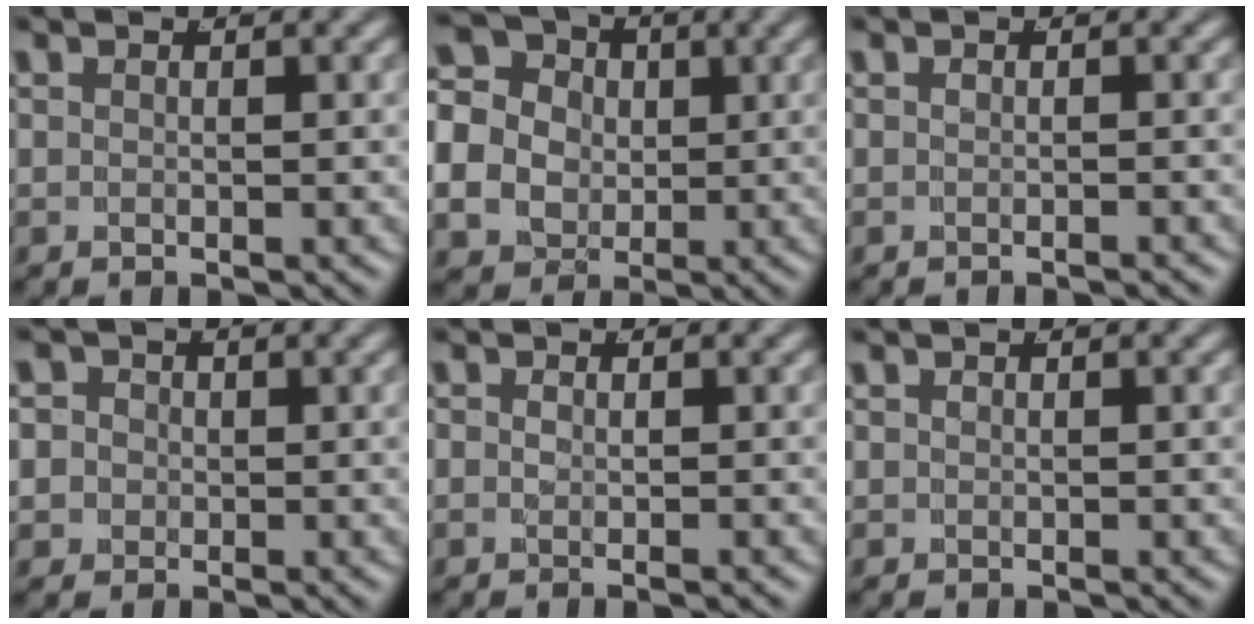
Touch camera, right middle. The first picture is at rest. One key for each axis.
{"total": 12.9, "fx": 1.0, "fy": 11.4, "fz": 6.0, "tx": -0.144, "ty": -0.030, "tz": 0.012}
{"total": 0.8, "fx": -0.8, "fy": -0.1, "fz": 0.0, "tx": -0.002, "ty": -0.007, "tz": -0.006}
{"total": 6.1, "fx": -0.2, "fy": 5.7, "fz": 2.0, "tx": -0.055, "ty": -0.014, "tz": -0.009}
{"total": 1.1, "fx": -0.4, "fy": 0.4, "fz": 0.9, "tx": -0.017, "ty": -0.006, "tz": -0.006}
{"total": 0.0}